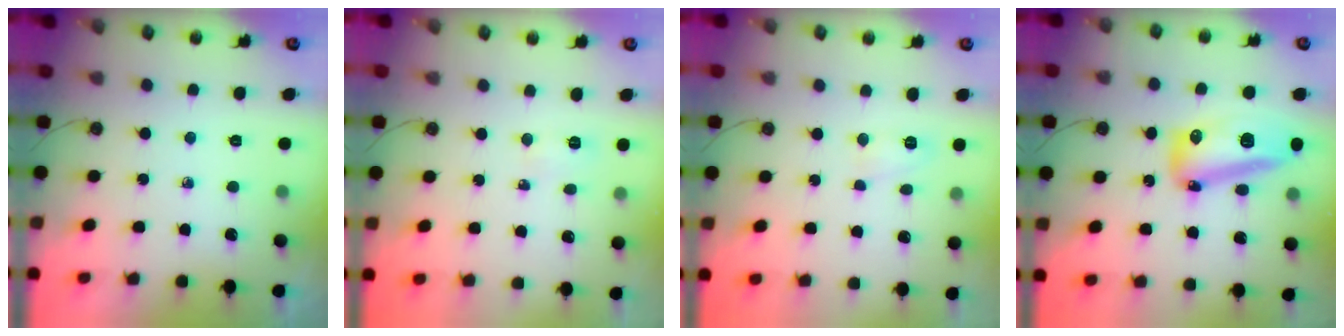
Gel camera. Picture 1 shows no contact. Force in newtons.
{"total": 3.3, "press": 3.2, "slide": 0.9}
{"total": 5.3, "press": 5.2, "slide": 0.7}
{"total": 19.4, "press": 17.5, "slide": 8.4}